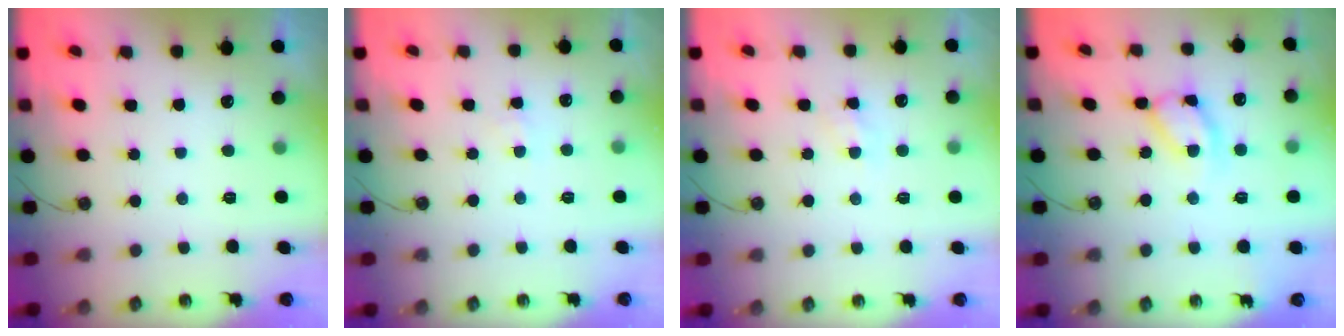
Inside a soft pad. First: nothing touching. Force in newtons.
{"total": 2.5, "press": 2.4, "slide": 0.4}
{"total": 6.7, "press": 6.6, "slide": 0.9}
{"total": 12.4, "press": 12.4, "slide": 1.0}